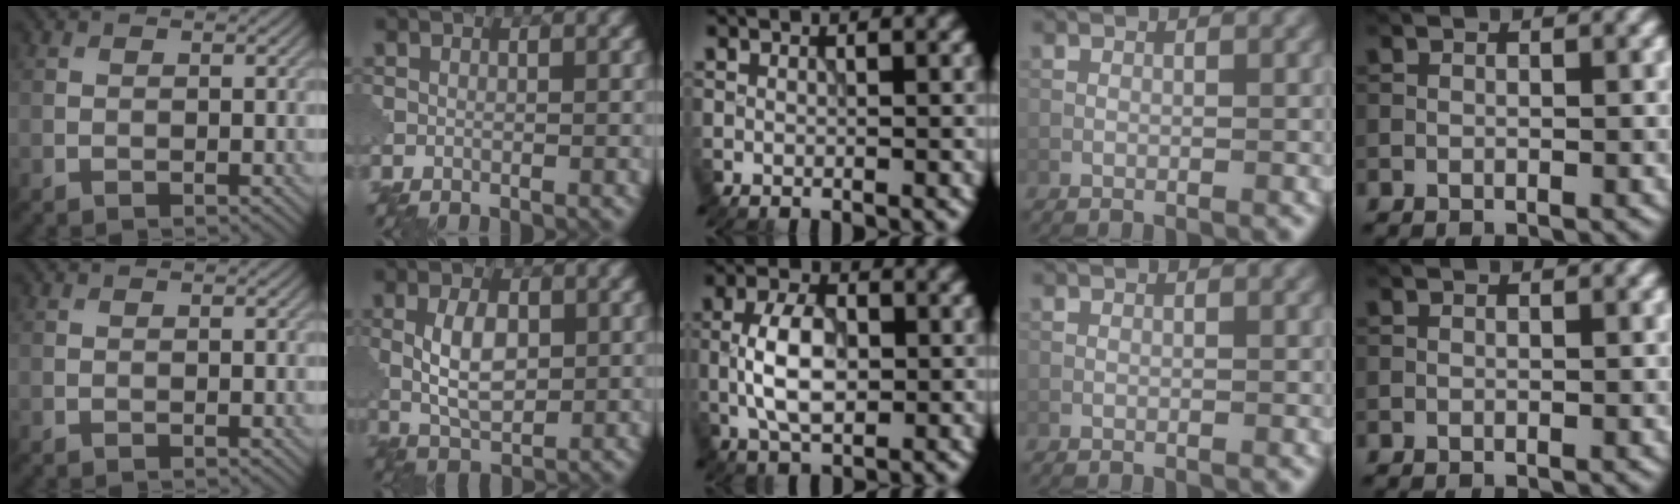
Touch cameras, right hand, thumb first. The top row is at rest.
{"index": {"total": 4.7, "force": [0.3, 2.5, 4.0], "torque": [-0.083, 0.003, 0.008]}, "middle": {"total": 5.6, "force": [-0.5, 3.0, 4.7], "torque": [-0.094, 0.004, -0.015]}}